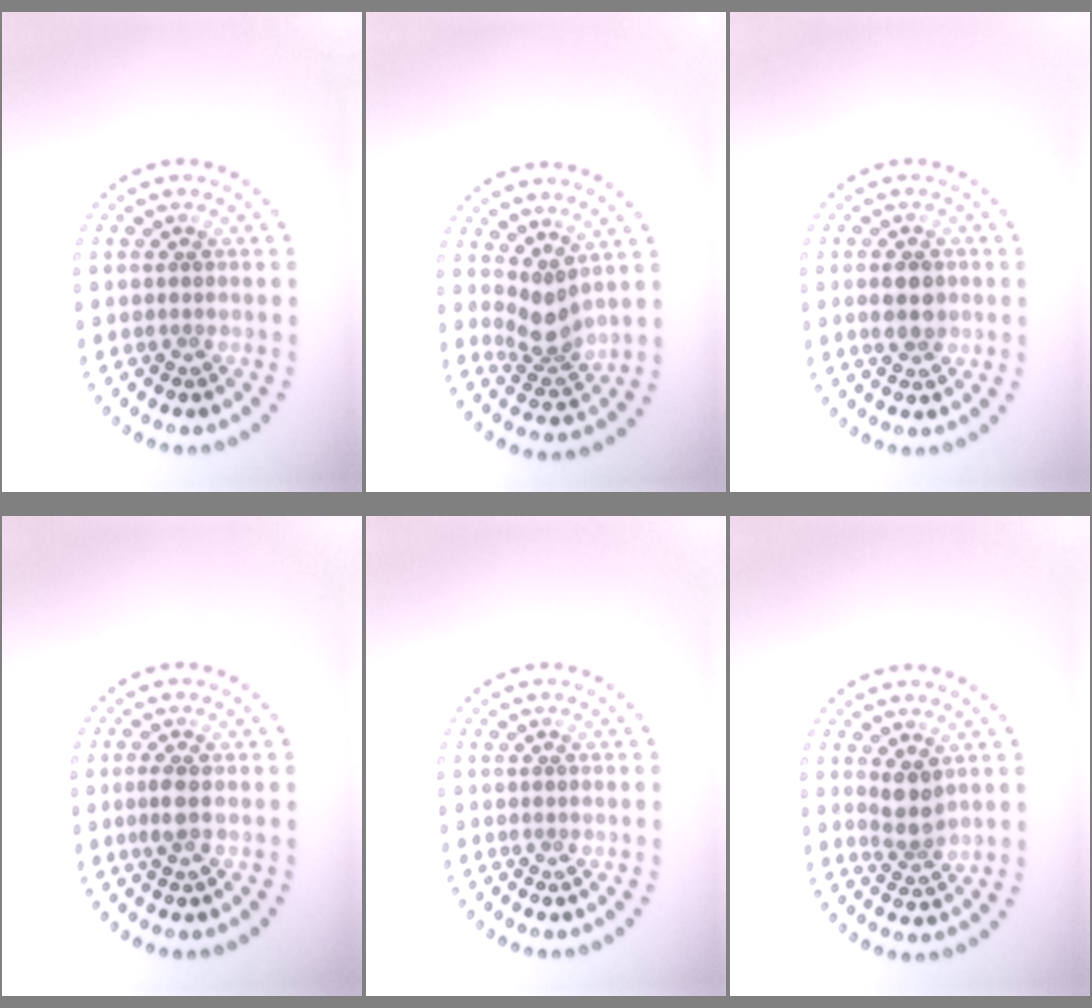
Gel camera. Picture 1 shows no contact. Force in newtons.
{"total": 2.9, "press": 2.1, "slide": 1.9}
{"total": 2.7, "press": 2.7, "slide": 0.1}
{"total": 1.4, "press": 1.3, "slide": 0.5}
{"total": 0.0}
{"total": 2.3, "press": 2.1, "slide": 1.1}